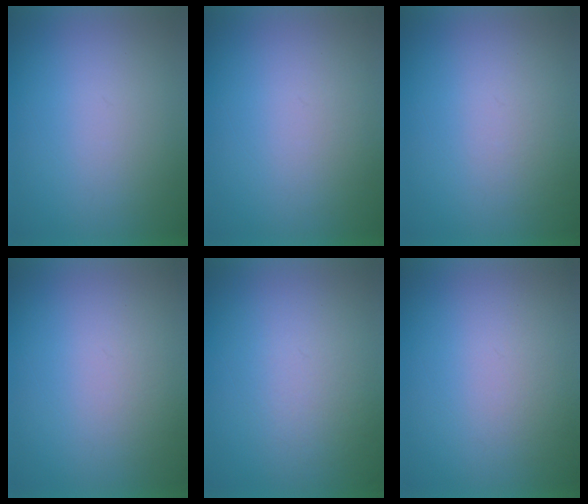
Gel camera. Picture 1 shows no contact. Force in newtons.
{"total": 1.2}
{"total": 1.8}
{"total": 2.0}
{"total": 4.2}
{"total": 2.0}